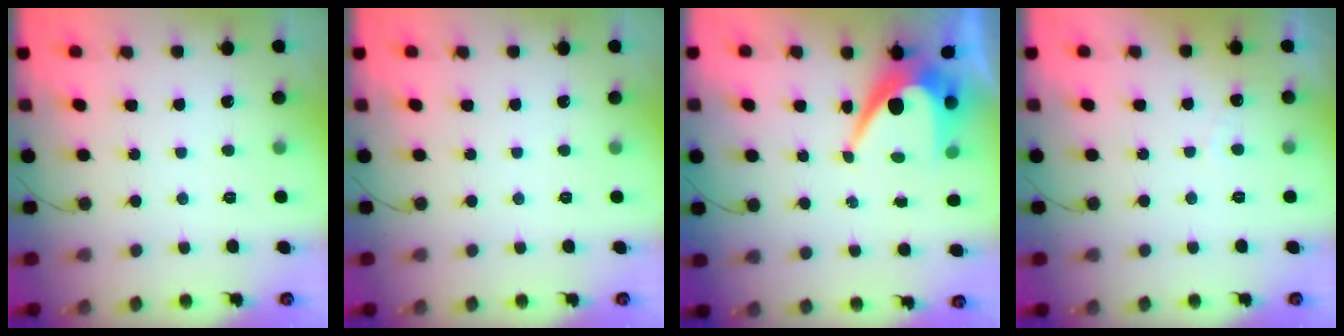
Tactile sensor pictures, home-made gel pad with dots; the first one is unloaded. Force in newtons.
{"total": 0.0}
{"total": 8.5, "press": 8.5, "slide": 0.7}
{"total": 2.2, "press": 2.2, "slide": 0.1}